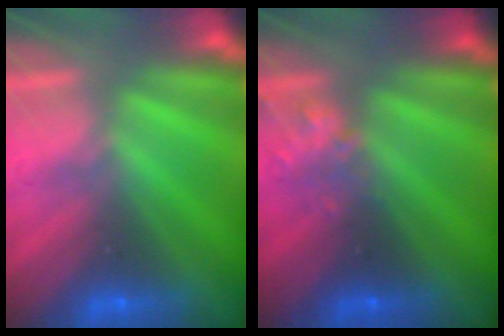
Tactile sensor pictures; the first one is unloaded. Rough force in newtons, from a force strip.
{"total": 2.4}